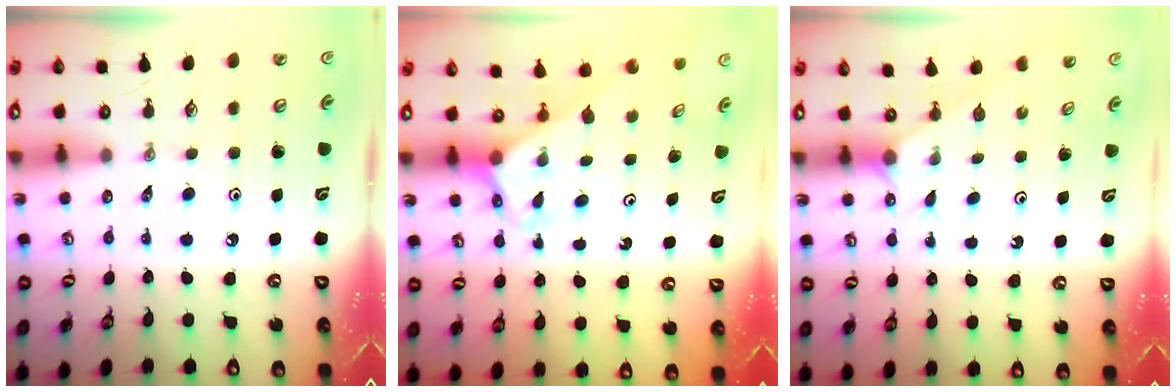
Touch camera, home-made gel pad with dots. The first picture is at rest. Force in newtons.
{"total": 2.6, "press": 2.6, "slide": 0.2}
{"total": 1.1, "press": 1.1, "slide": 0.2}